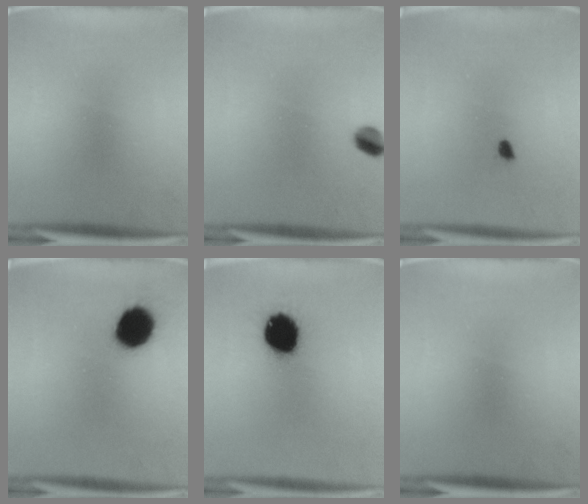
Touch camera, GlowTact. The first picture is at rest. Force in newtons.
{"total": 3.5}
{"total": 1.4}
{"total": 10.5}
{"total": 13.5}
{"total": 0.0}